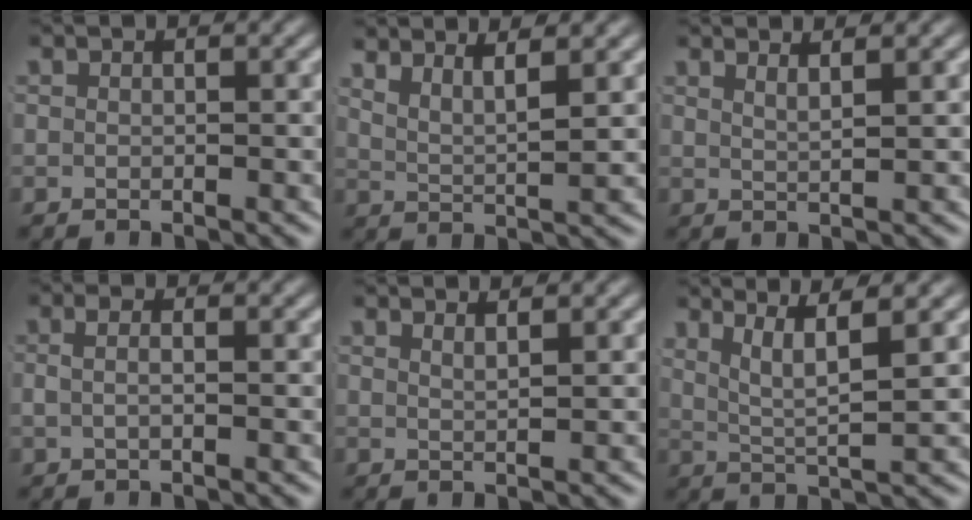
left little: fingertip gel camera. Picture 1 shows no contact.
{"total": 4.5, "force": [3.2, 1.7, 2.8], "torque": [-0.046, 0.001, 0.046]}
{"total": 2.1, "force": [1.7, -0.3, 1.3], "torque": [-0.020, -0.005, 0.033]}
{"total": 1.9, "force": [0.0, 0.8, 1.7], "torque": [-0.028, 0.005, -0.005]}
{"total": 1.5, "force": [1.2, -0.7, 0.5], "torque": [-0.007, -0.006, 0.027]}
{"total": 4.9, "force": [2.6, 1.1, 4.0], "torque": [-0.057, -0.005, 0.045]}